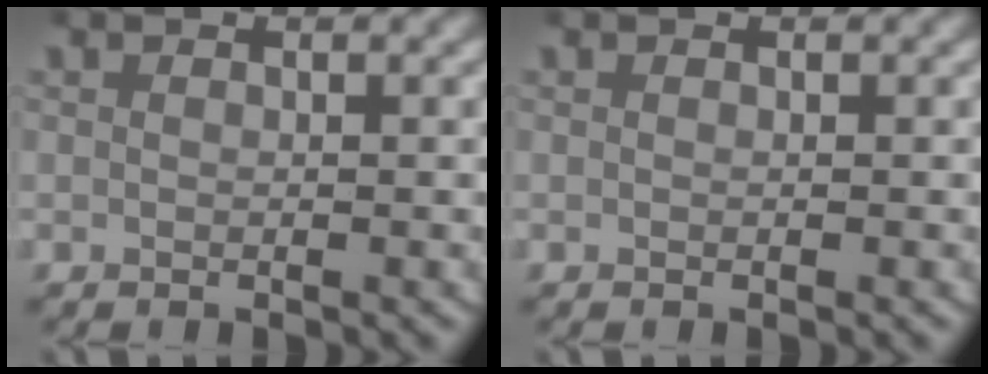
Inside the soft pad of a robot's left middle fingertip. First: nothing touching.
{"total": 0.0}